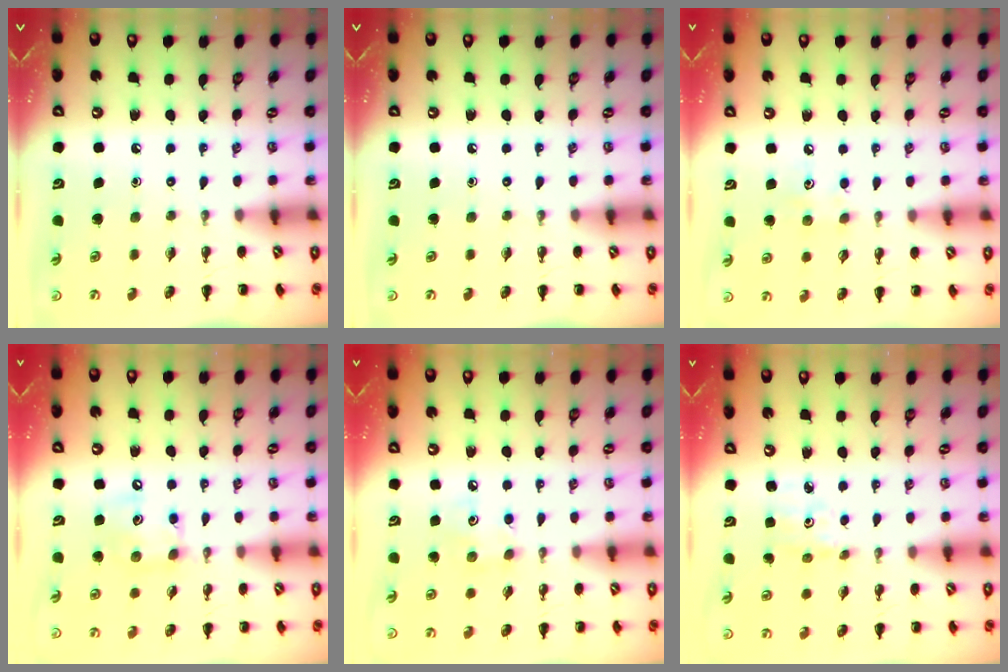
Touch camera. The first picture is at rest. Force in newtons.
{"total": 0.0}
{"total": 4.6, "press": 4.5, "slide": 1.2}
{"total": 8.9, "press": 8.9, "slide": 0.9}
{"total": 3.9, "press": 3.8, "slide": 0.7}
{"total": 1.9, "press": 1.9, "slide": 0.4}